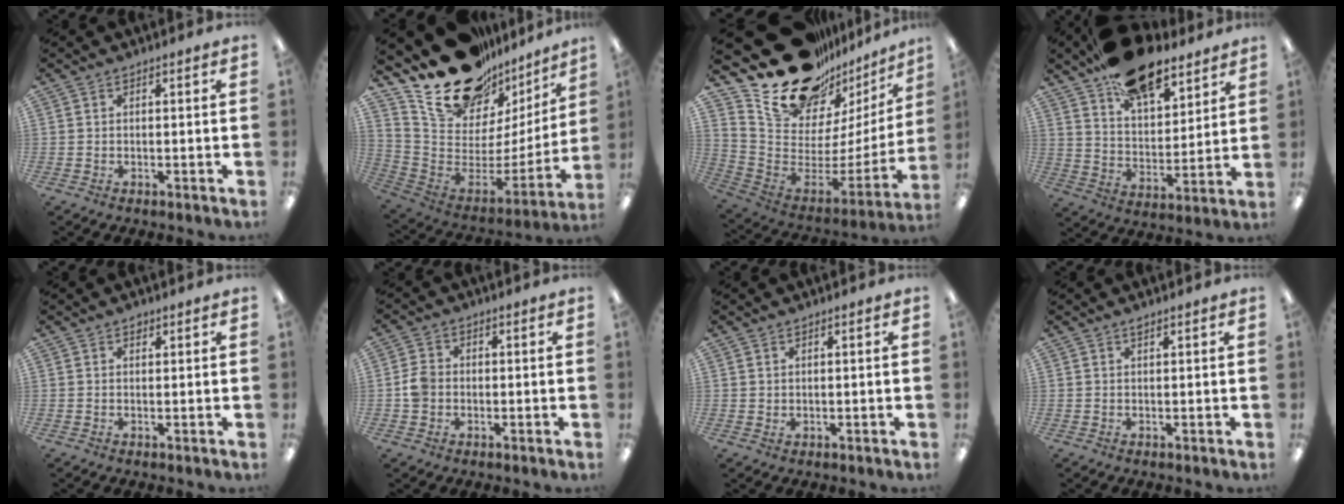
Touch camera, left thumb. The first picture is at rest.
{"total": 23.8, "force": [18.8, 11.2, 9.3], "torque": [-0.151, -0.135, 0.345]}
{"total": 23.1, "force": [18.4, 11.0, 8.4], "torque": [-0.132, -0.148, 0.346]}
{"total": 18.3, "force": [13.1, 8.9, 9.0], "torque": [-0.149, -0.067, 0.234]}
{"total": 1.1, "force": [0.8, 0.6, 0.4], "torque": [0.000, -0.003, 0.014]}
{"total": 4.2, "force": [-0.4, 3.6, 2.0], "torque": [-0.029, 0.007, -0.008]}
{"total": 1.2, "force": [1.0, 0.7, 0.1], "torque": [-0.004, 0.000, 0.018]}
{"total": 0.9, "force": [0.8, 0.2, 0.4], "torque": [-0.011, 0.001, 0.014]}